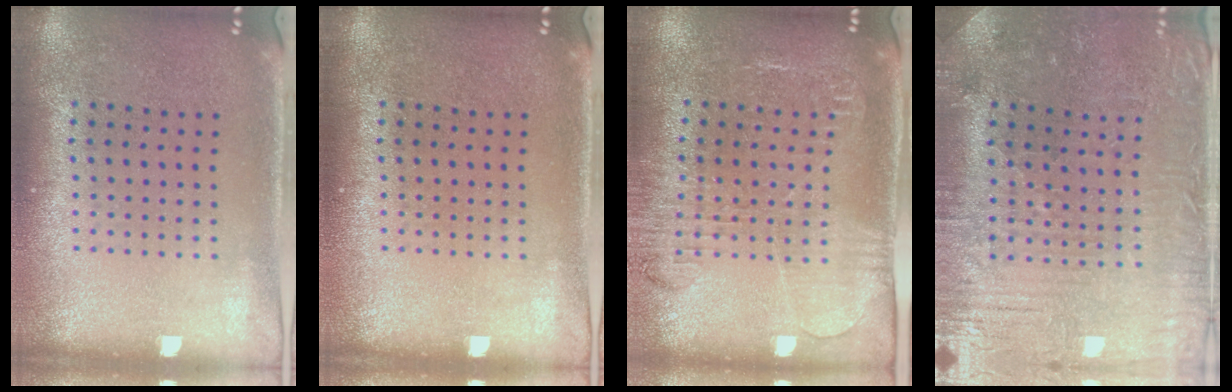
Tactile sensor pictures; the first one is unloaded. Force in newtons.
{"total": 0.0}
{"total": 2.0, "press": 2.0, "slide": 0.1}
{"total": 1.6, "press": 1.5, "slide": 0.5}